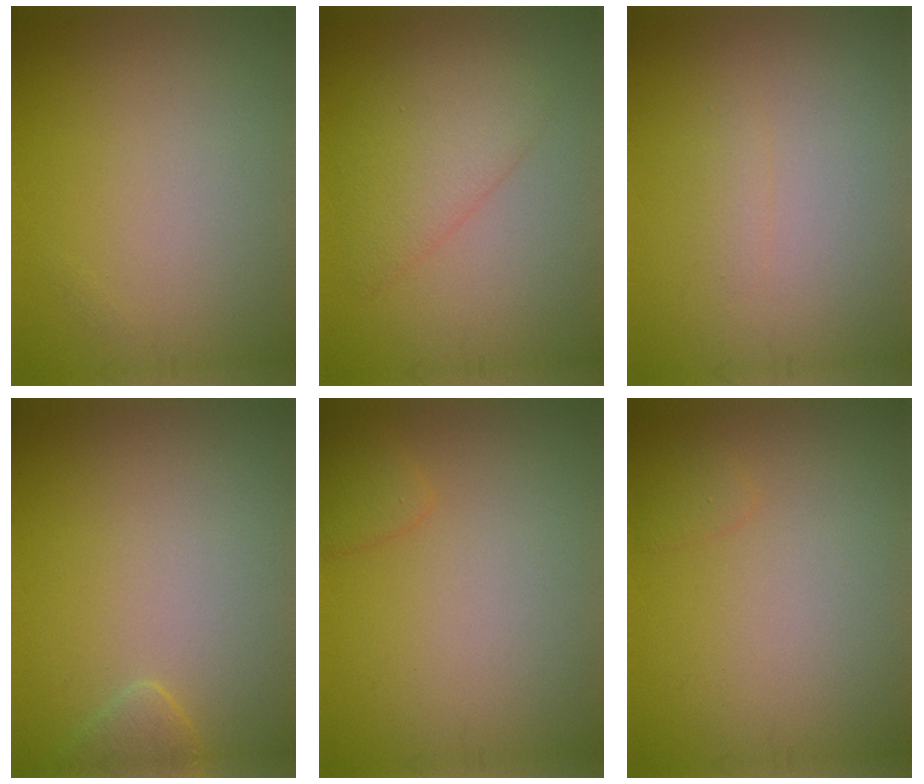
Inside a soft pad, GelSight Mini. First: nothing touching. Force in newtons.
{"total": 3.6, "press": 3.6, "slide": 0.3}
{"total": 0.7, "press": 0.7, "slide": 0.1}
{"total": 1.4, "press": 1.4, "slide": 0.2}
{"total": 1.5, "press": 1.4, "slide": 0.1}
{"total": 0.8, "press": 0.8, "slide": 0.0}